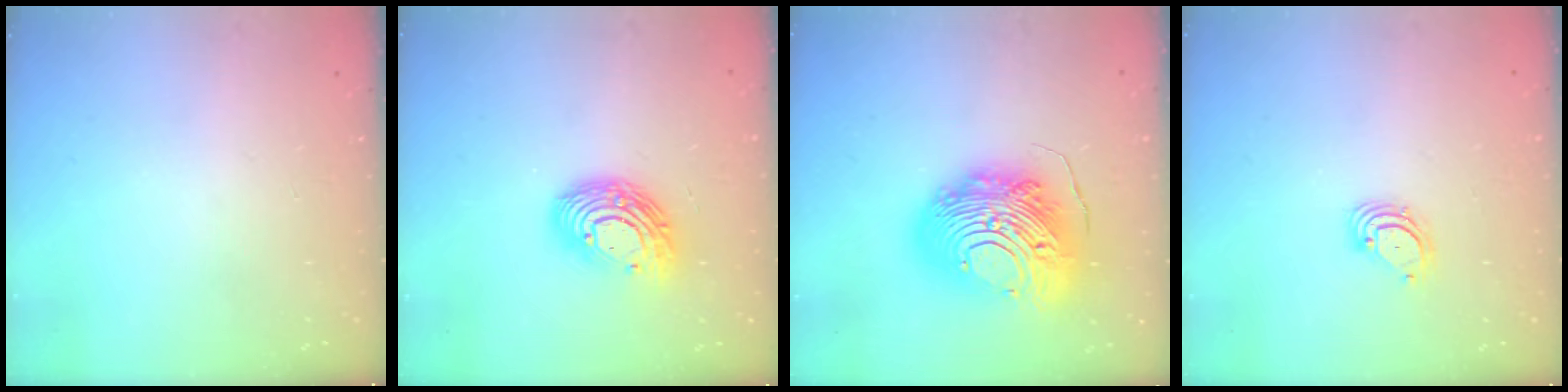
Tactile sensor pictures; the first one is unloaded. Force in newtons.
{"total": 12.9, "press": 12.9, "slide": 0.4}
{"total": 20.9, "press": 20.8, "slide": 2.0}
{"total": 3.6, "press": 3.6, "slide": 0.3}